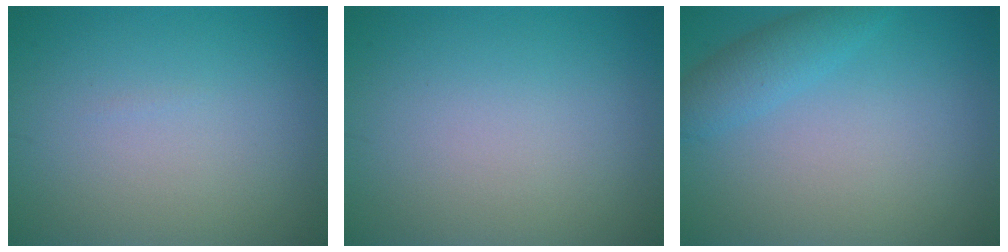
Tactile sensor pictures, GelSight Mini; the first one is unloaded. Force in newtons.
{"total": 0.0}
{"total": 2.6, "press": 2.6, "slide": 0.2}